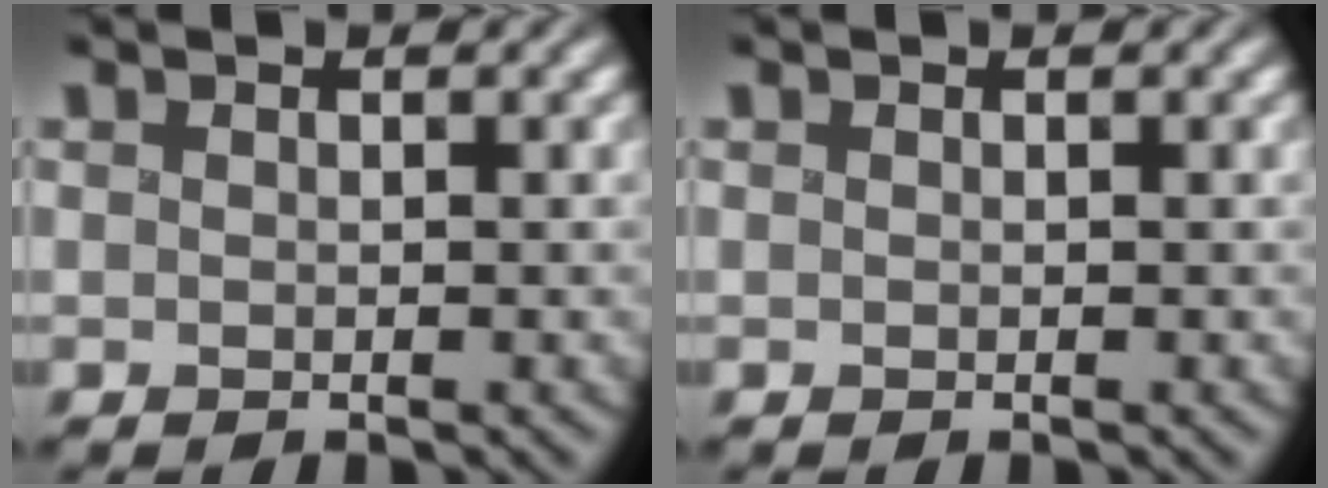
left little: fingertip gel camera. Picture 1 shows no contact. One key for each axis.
{"total": 0.0}